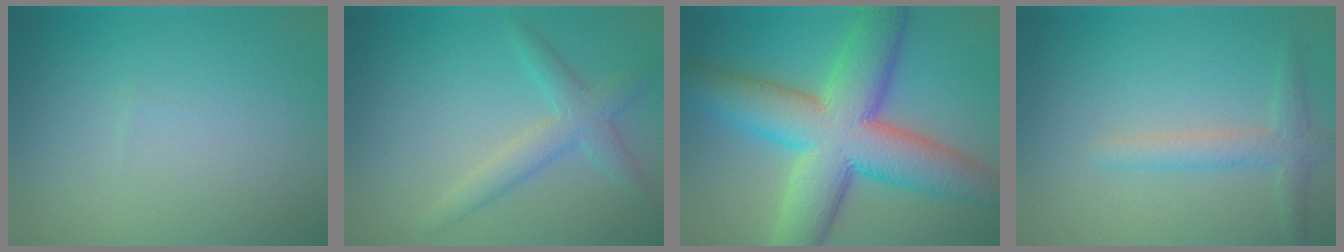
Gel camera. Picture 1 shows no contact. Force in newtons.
{"total": 3.0, "press": 3.0, "slide": 0.1}
{"total": 12.5, "press": 12.5, "slide": 0.5}
{"total": 2.4, "press": 2.4, "slide": 0.1}